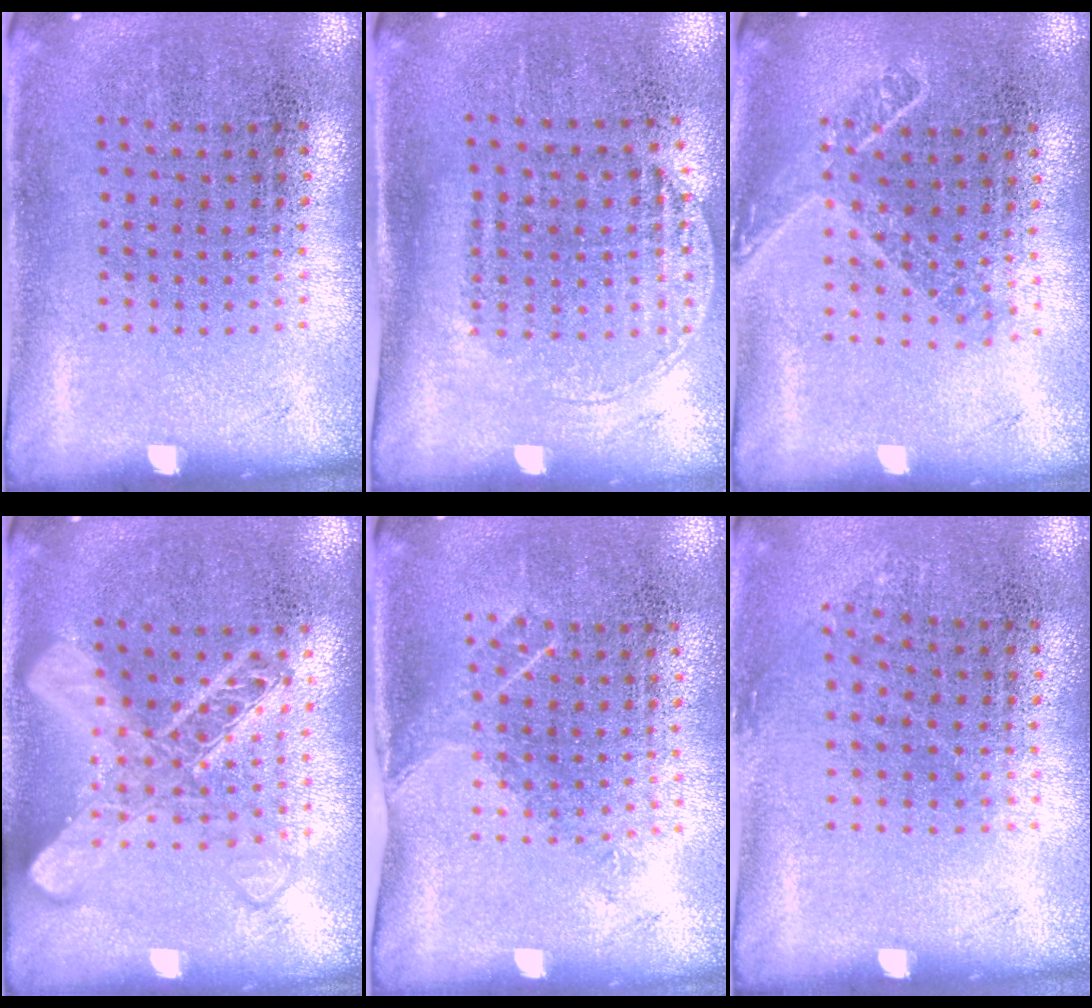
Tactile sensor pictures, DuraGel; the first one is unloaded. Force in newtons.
{"total": 1.4, "press": 1.2, "slide": 0.7}
{"total": 1.5, "press": 1.2, "slide": 0.9}
{"total": 2.0, "press": 2.0, "slide": 0.2}
{"total": 1.1, "press": 0.9, "slide": 0.7}
{"total": 0.8, "press": 0.6, "slide": 0.5}